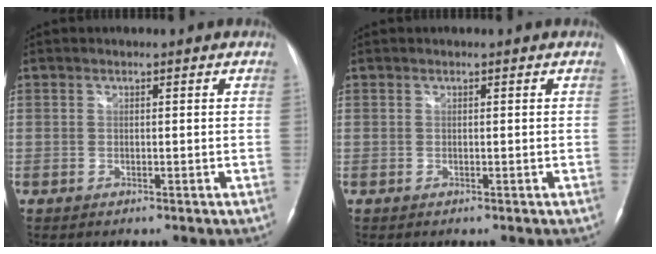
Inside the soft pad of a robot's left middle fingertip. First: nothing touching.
{"total": 0.0}